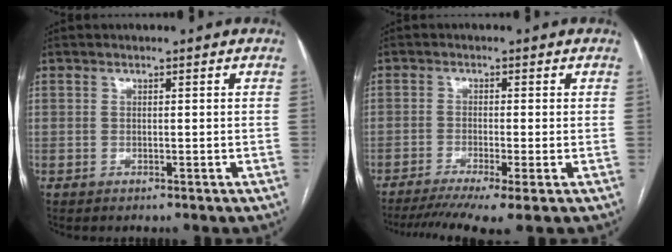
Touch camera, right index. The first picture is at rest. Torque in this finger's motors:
{"motor_torque": [1.16, -0.62, 0.25, 0.07]}